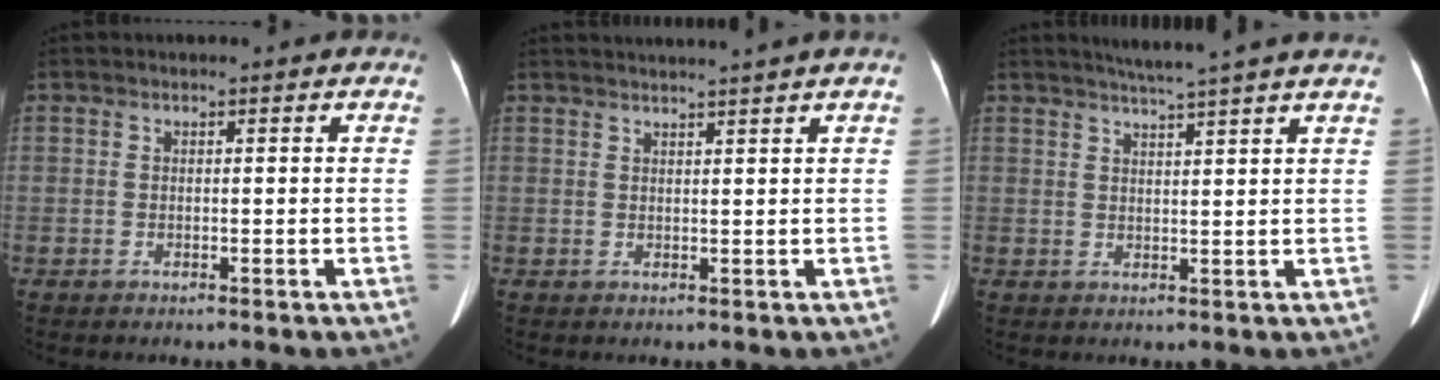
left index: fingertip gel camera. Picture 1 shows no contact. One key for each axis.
{"total": 5.0, "fx": 4.4, "fy": -1.5, "fz": 1.9, "tx": -0.021, "ty": 0.014, "tz": 0.053}
{"total": 7.5, "fx": 6.4, "fy": -1.4, "fz": 3.7, "tx": -0.054, "ty": 0.012, "tz": 0.078}